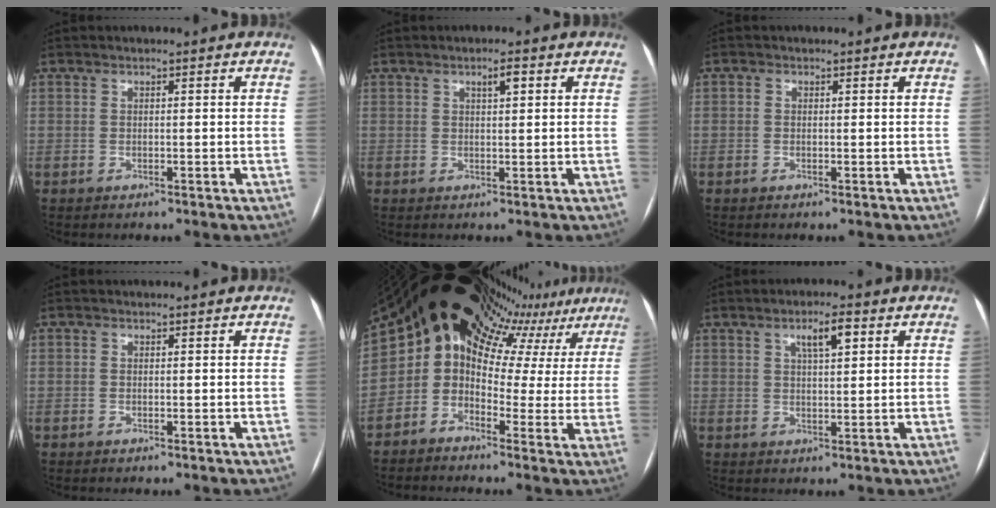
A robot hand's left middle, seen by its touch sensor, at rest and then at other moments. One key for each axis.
{"total": 1.3, "fx": 0.6, "fy": 0.3, "fz": 1.1, "tx": -0.018, "ty": 0.003, "tz": 0.009}
{"total": 2.6, "fx": -1.7, "fy": -1.6, "fz": -1.2, "tx": 0.022, "ty": -0.014, "tz": -0.025}
{"total": 2.9, "fx": -1.7, "fy": -1.9, "fz": -1.3, "tx": 0.021, "ty": -0.015, "tz": -0.023}
{"total": 17.7, "fx": 13.3, "fy": 9.0, "fz": 7.5, "tx": -0.151, "ty": 0.064, "tz": 0.172}
{"total": 4.2, "fx": 2.0, "fy": 0.9, "fz": 3.6, "tx": -0.064, "ty": 0.006, "tz": 0.034}